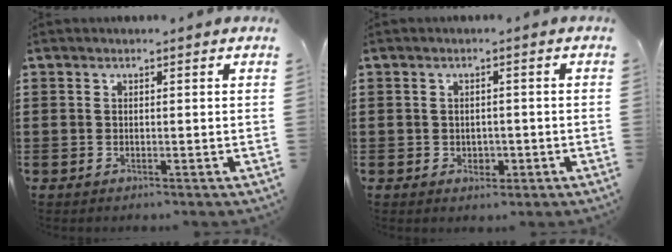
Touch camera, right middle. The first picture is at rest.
{"total": 1.5, "force": [-0.3, 1.3, 0.7], "torque": [-0.007, 0.000, -0.009]}